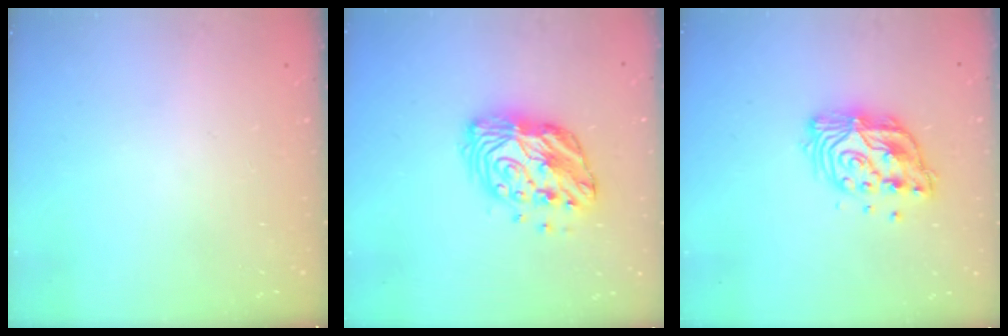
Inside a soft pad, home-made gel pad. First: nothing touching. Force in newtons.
{"total": 12.7, "press": 12.7, "slide": 0.6}
{"total": 12.7, "press": 12.6, "slide": 1.0}